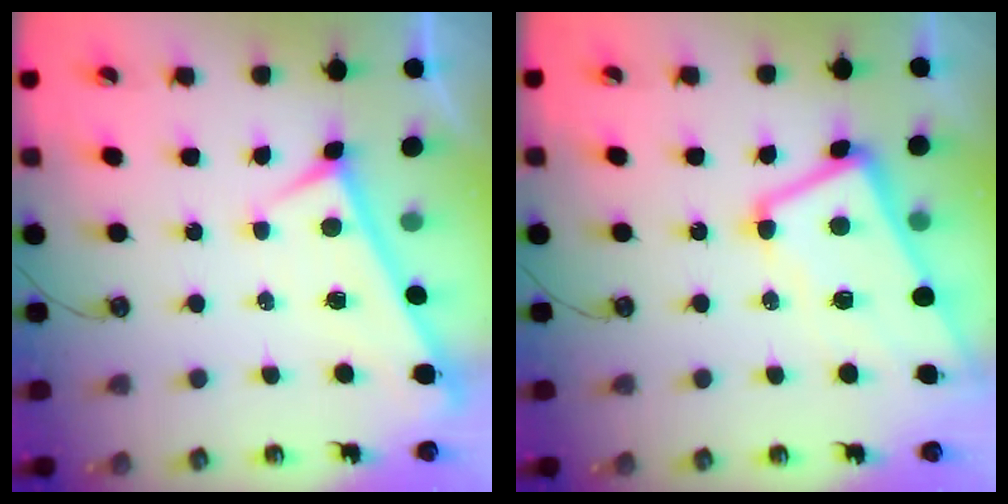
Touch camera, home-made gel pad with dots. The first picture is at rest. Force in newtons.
{"total": 4.7, "press": 4.5, "slide": 1.4}